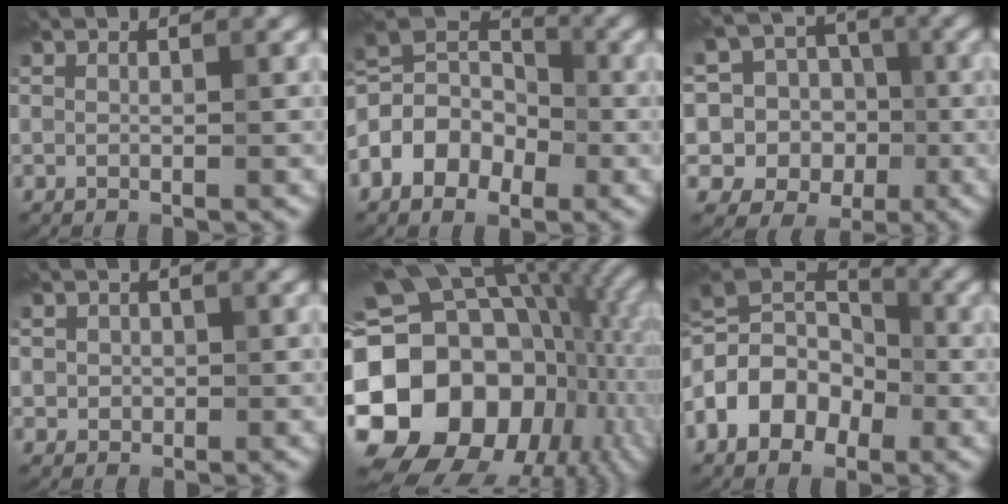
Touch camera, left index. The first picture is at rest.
{"total": 6.4, "force": [-2.4, 4.6, 3.8], "torque": [-0.072, 0.013, -0.067]}
{"total": 11.9, "force": [-0.8, 11.2, 3.8], "torque": [-0.104, 0.036, -0.037]}
{"total": 1.3, "force": [0.0, 1.2, 0.4], "torque": [-0.004, -0.005, 0.001]}
{"total": 21.1, "force": [-1.4, 16.9, 12.5], "torque": [-0.235, -0.015, -0.033]}
{"total": 7.6, "force": [-2.8, 5.4, 4.6], "torque": [-0.084, 0.013, -0.073]}